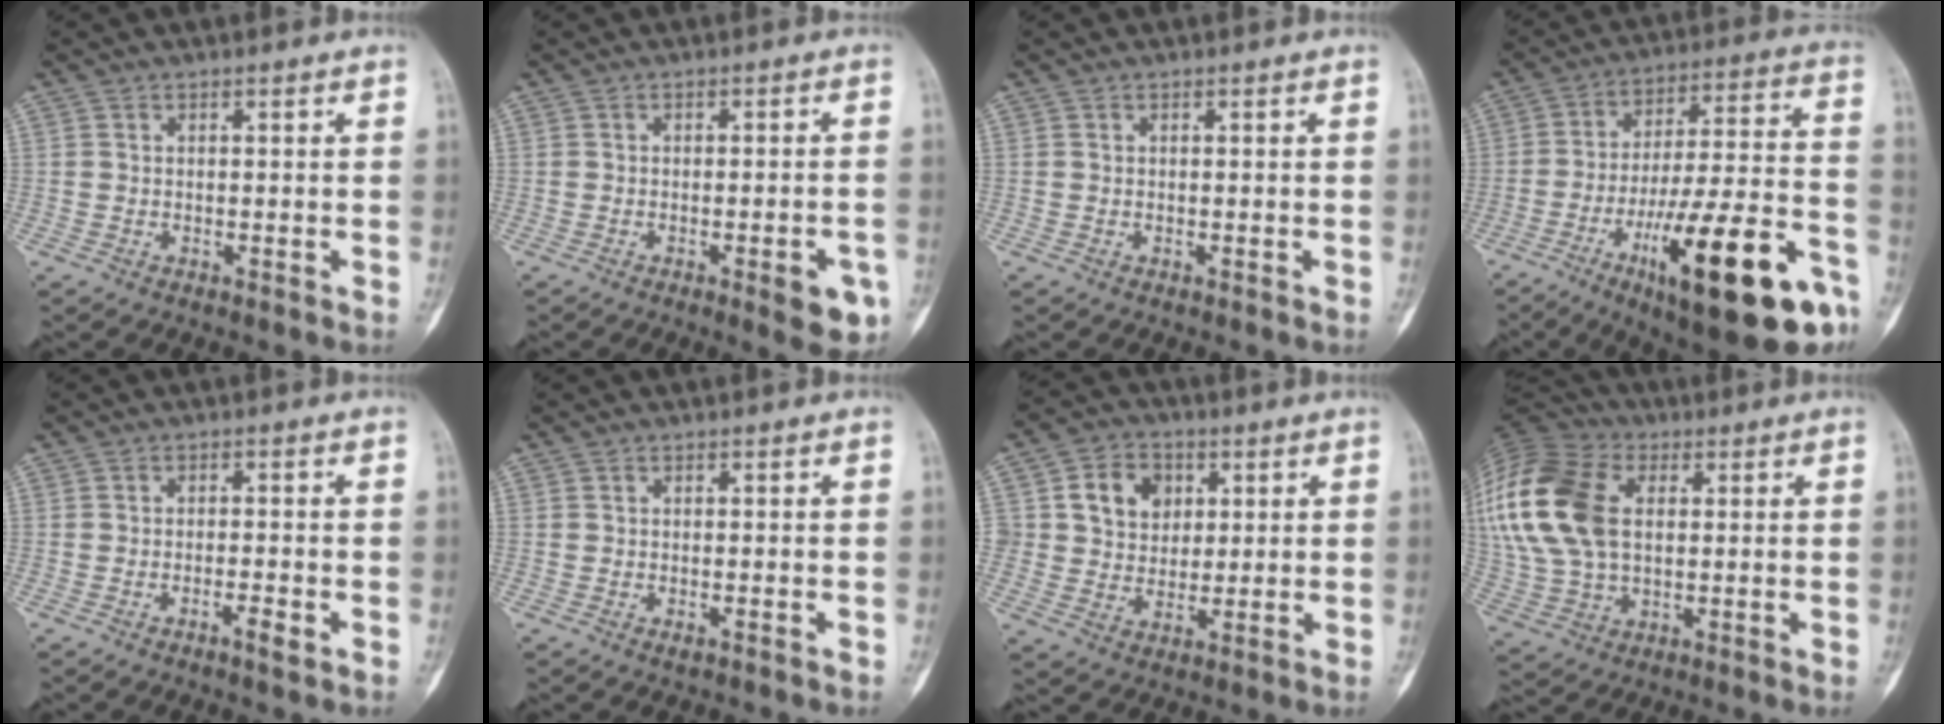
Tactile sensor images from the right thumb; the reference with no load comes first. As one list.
[{"total": 6.6, "force": [-2.8, 1.8, 5.7], "torque": [-0.055, 0.006, -0.030]}, {"total": 0.0}, {"total": 26.7, "force": [-12.5, 6.9, 22.5], "torque": [-0.309, 0.059, -0.183]}, {"total": 2.5, "force": [-1.3, 0.4, 2.1], "torque": [-0.037, 0.002, -0.024]}, {"total": 0.6, "force": [-0.3, 0.2, 0.5], "torque": [-0.006, -0.002, -0.005]}, {"total": 9.4, "force": [2.6, 7.9, 4.4], "torque": [-0.028, -0.006, 0.047]}, {"total": 24.9, "force": [5.0, 16.5, 17.9], "torque": [-0.422, 0.025, 0.097]}]